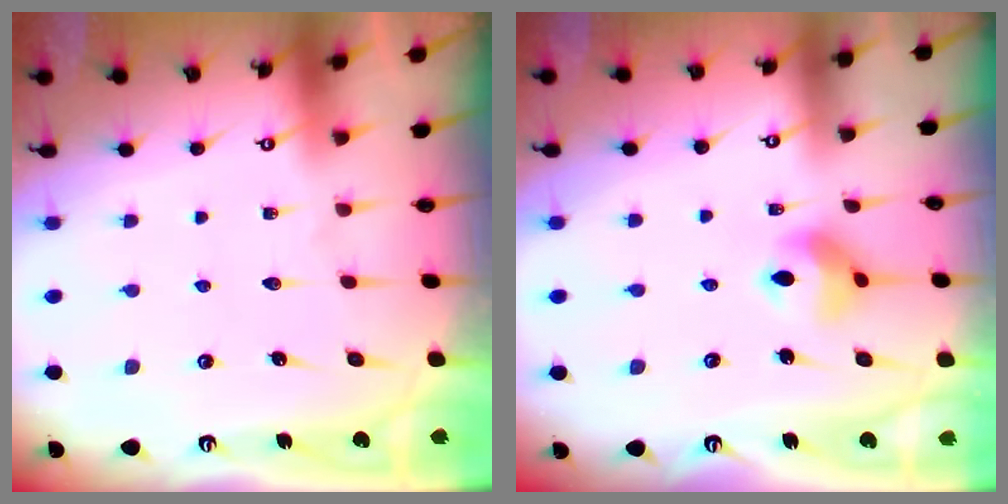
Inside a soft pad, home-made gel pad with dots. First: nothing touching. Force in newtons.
{"total": 9.2, "press": 9.0, "slide": 2.2}